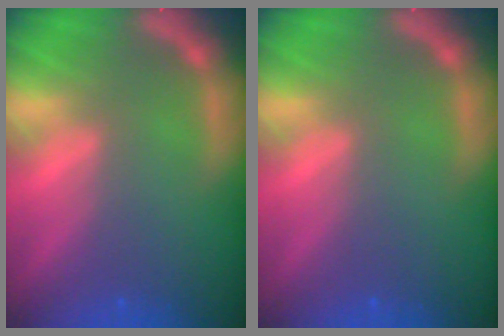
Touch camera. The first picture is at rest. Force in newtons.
{"total": 0.0}